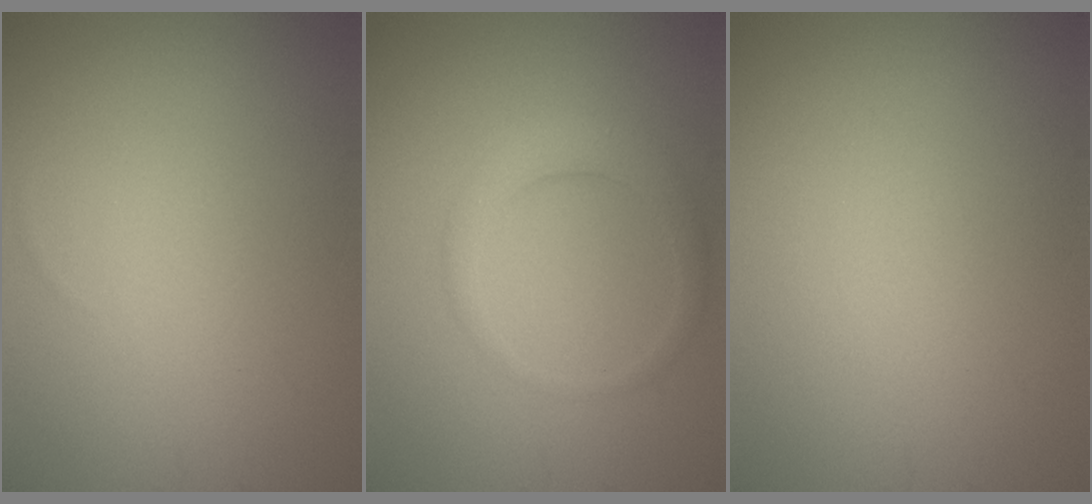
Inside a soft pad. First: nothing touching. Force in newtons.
{"total": 2.4, "press": 2.4, "slide": 0.1}
{"total": 0.0}